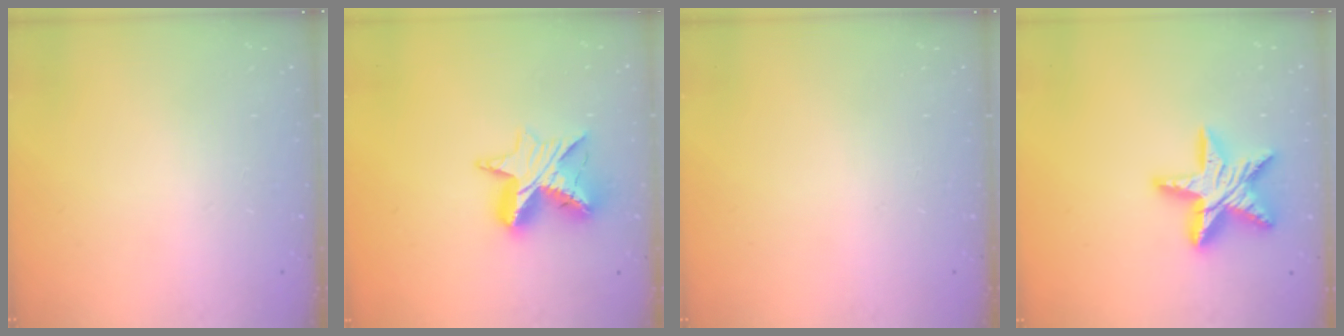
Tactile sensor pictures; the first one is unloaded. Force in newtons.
{"total": 11.7, "press": 11.7, "slide": 0.9}
{"total": 0.0}
{"total": 17.4, "press": 17.3, "slide": 1.8}